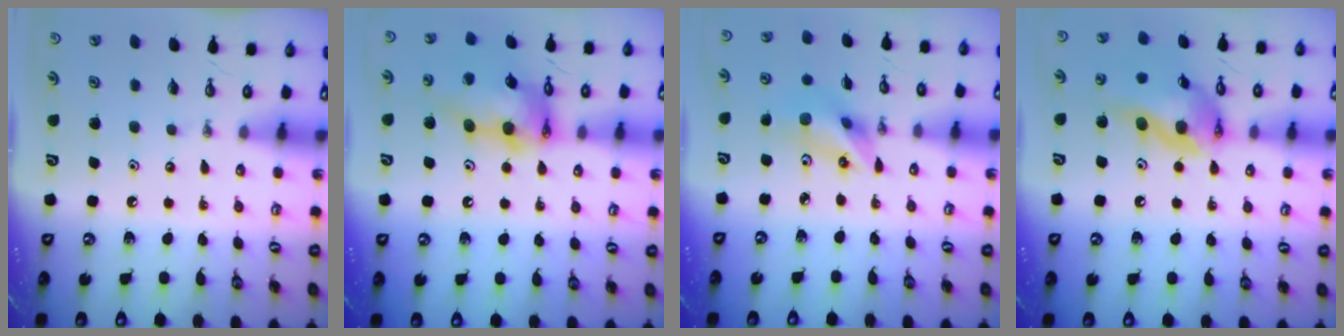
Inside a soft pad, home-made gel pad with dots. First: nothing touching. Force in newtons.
{"total": 17.1, "press": 17.0, "slide": 1.9}
{"total": 9.7, "press": 9.3, "slide": 2.7}
{"total": 16.3, "press": 16.1, "slide": 2.6}